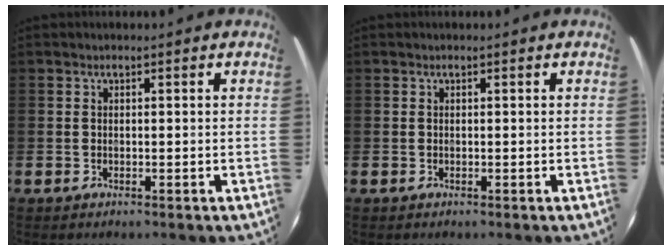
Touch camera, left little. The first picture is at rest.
{"total": 0.0}